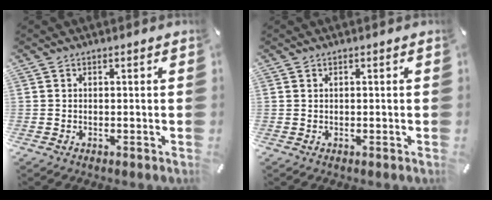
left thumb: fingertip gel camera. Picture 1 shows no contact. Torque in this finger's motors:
{"motor_torque": [0.03, 0.01, -0.01, 0.01, 0.01]}